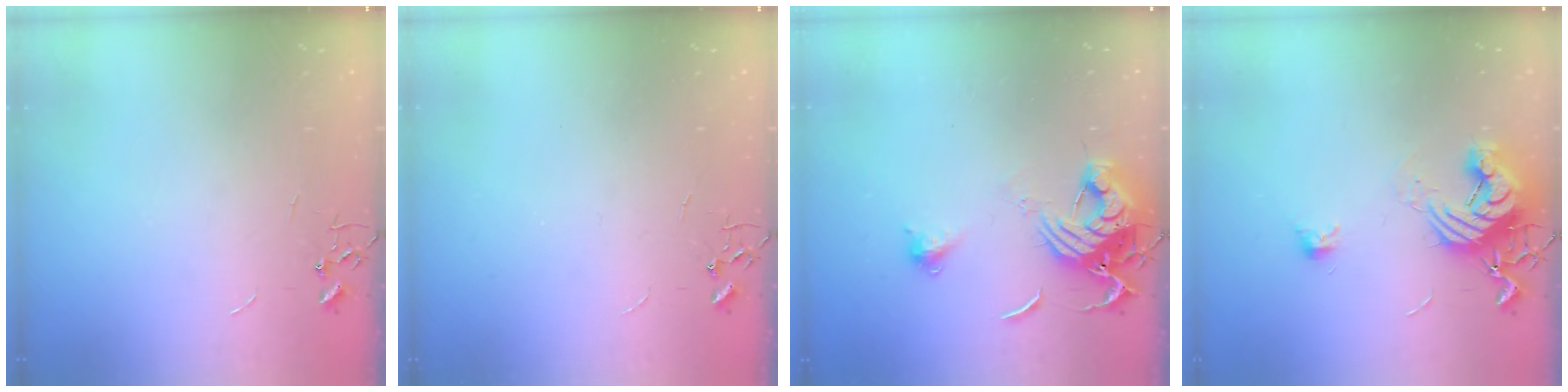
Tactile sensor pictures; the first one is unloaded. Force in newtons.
{"total": 0.0}
{"total": 13.0, "press": 13.0, "slide": 1.4}
{"total": 12.9, "press": 12.9, "slide": 1.2}